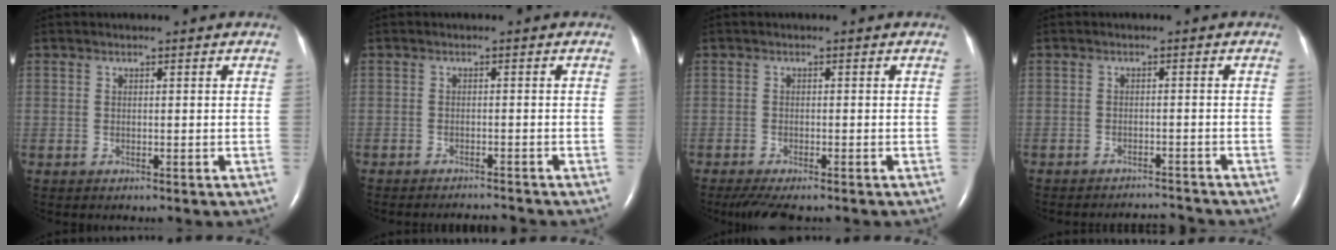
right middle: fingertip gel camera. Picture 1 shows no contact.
{"total": 3.7, "force": [-3.6, -0.6, 0.2], "torque": [-0.003, -0.011, -0.053]}
{"total": 5.8, "force": [-4.6, 1.1, 3.4], "torque": [-0.052, -0.013, -0.071]}
{"total": 4.6, "force": [-4.6, -0.5, -0.5], "torque": [0.002, -0.003, -0.068]}